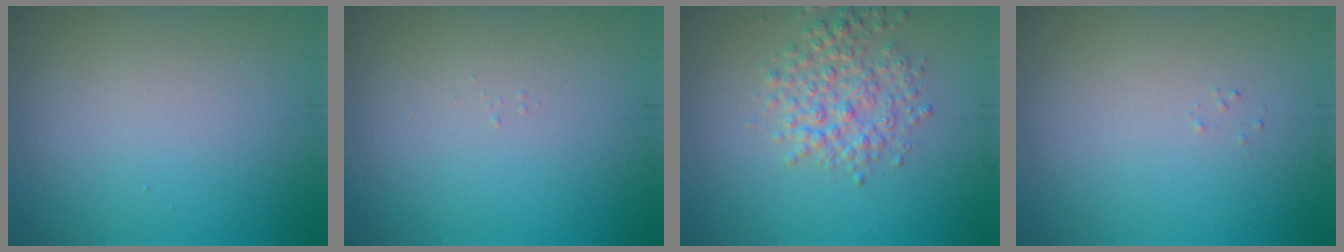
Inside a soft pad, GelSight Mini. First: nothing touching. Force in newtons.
{"total": 0.0}
{"total": 3.7, "press": 3.7, "slide": 0.1}
{"total": 0.0}